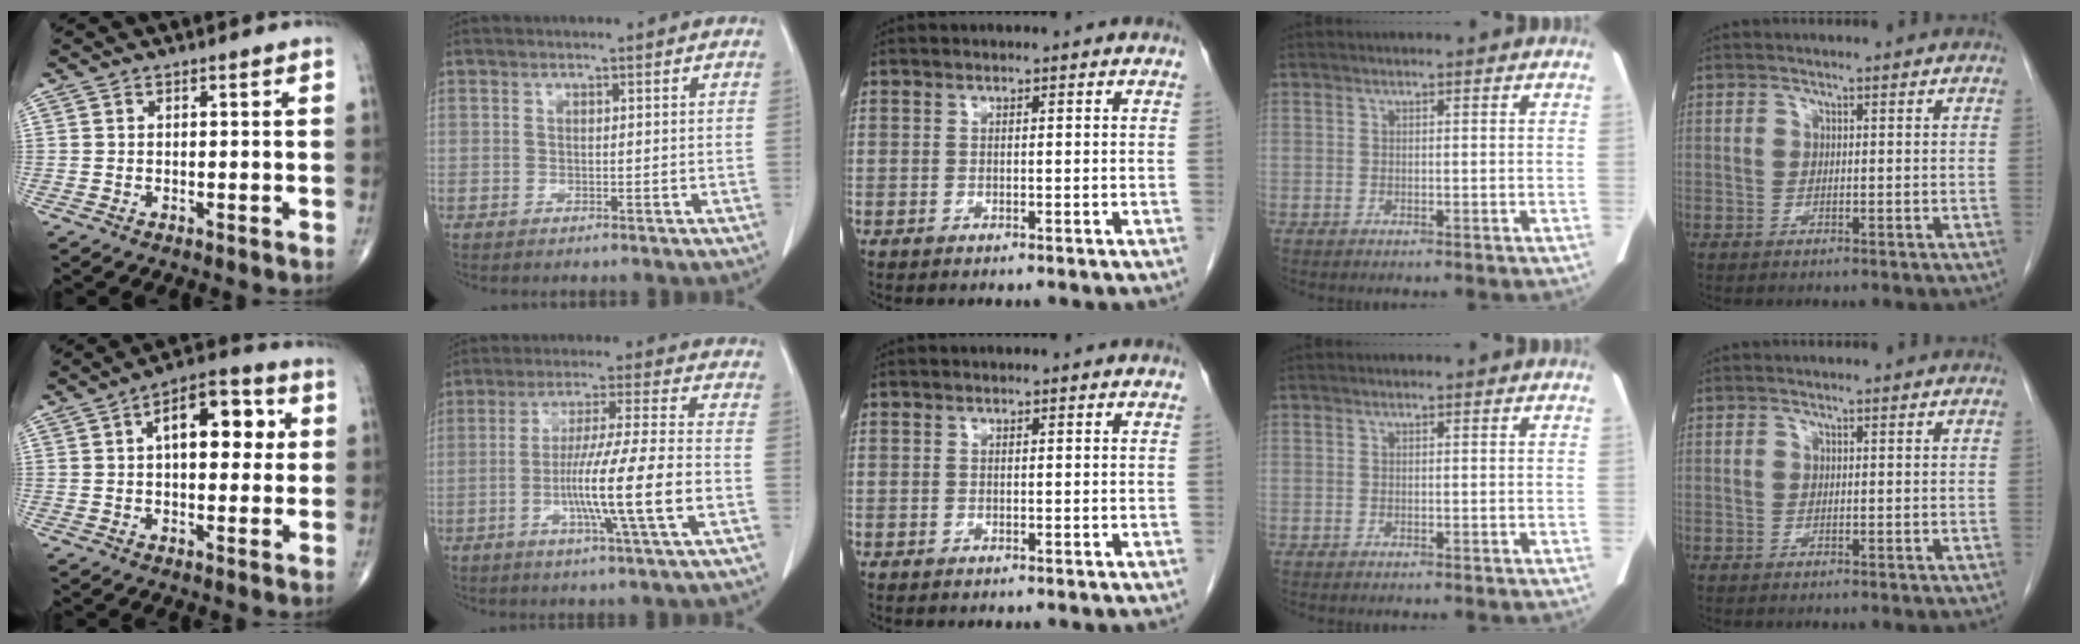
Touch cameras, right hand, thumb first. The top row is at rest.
{"thumb": {"total": 12.9, "force": [2.8, 6.7, 10.6], "torque": [-0.124, 0.019, 0.035]}, "index": {"total": 12.9, "force": [-3.4, -1.1, 12.4], "torque": [-0.223, -0.006, -0.063]}}